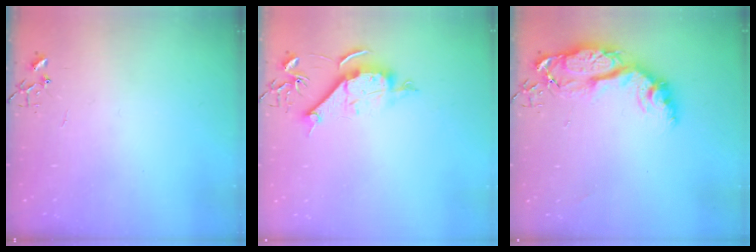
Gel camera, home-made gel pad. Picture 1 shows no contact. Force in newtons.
{"total": 10.4, "press": 10.4, "slide": 0.9}
{"total": 15.4, "press": 15.3, "slide": 1.2}